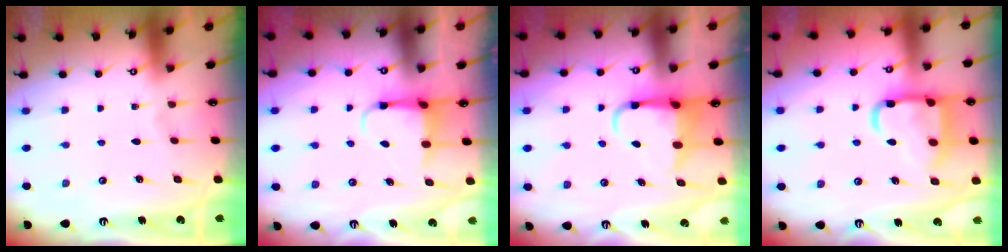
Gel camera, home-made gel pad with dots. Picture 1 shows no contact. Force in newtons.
{"total": 3.9, "press": 3.9, "slide": 0.4}
{"total": 5.7, "press": 5.6, "slide": 1.0}
{"total": 15.2, "press": 15.2, "slide": 1.5}